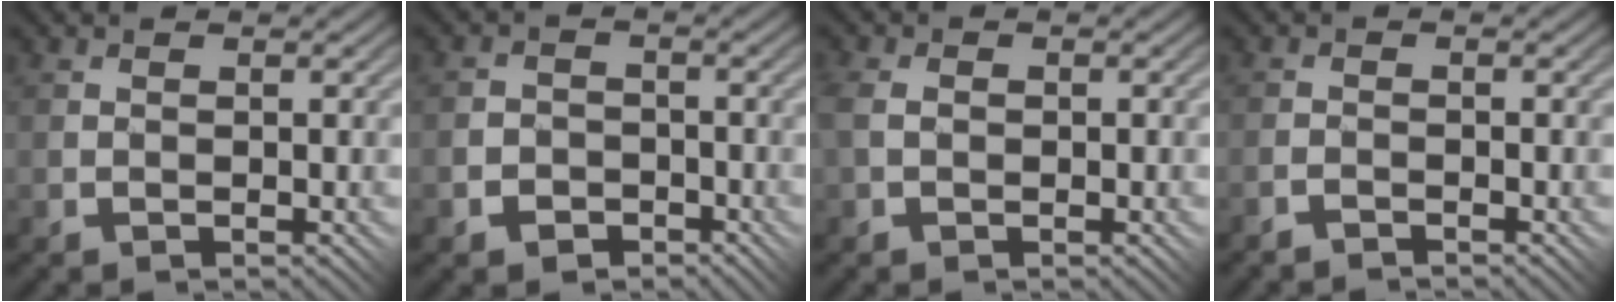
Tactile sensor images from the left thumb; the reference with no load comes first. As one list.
[{"total": 2.8, "force": [-1.8, 2.0, 0.8], "torque": [-0.002, 0.007, -0.044]}, {"total": 4.5, "force": [-0.2, 3.5, 2.8], "torque": [-0.062, 0.005, -0.007]}, {"total": 1.3, "force": [-1.3, -0.2, 0.1], "torque": [-0.002, 0.009, -0.032]}]